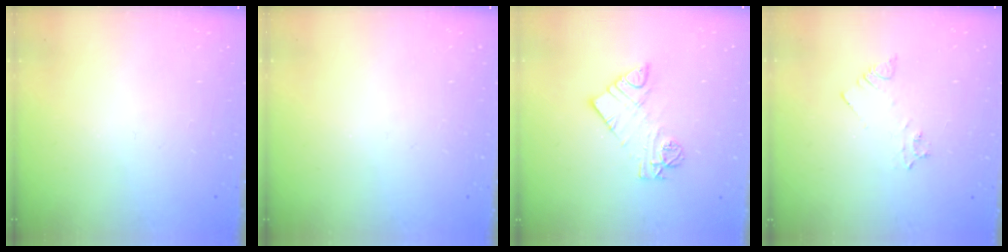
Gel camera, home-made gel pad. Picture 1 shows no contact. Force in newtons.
{"total": 0.0}
{"total": 10.1, "press": 10.0, "slide": 0.7}
{"total": 3.3, "press": 3.2, "slide": 0.5}